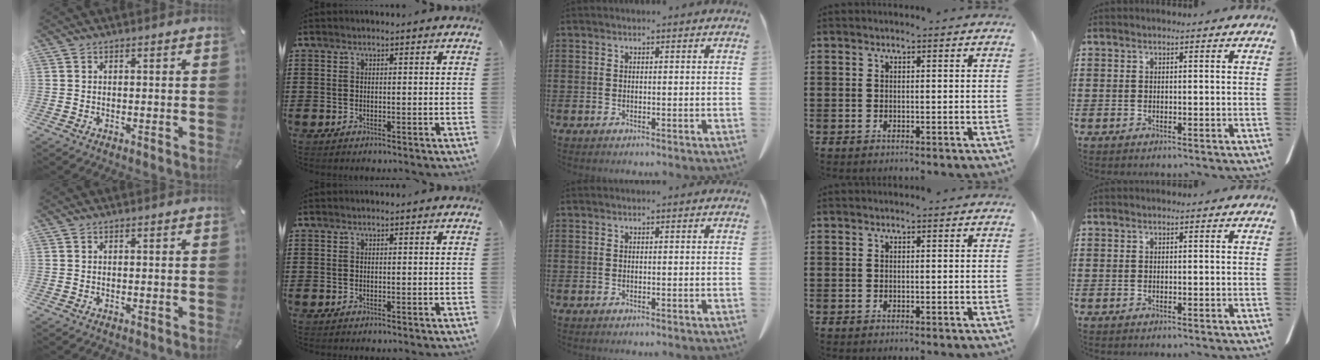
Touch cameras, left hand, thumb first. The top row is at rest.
{}